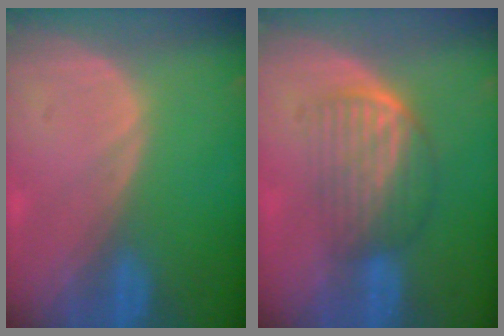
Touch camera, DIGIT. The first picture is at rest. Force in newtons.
{"total": 7.2, "press": 6.1, "slide": 4.0}